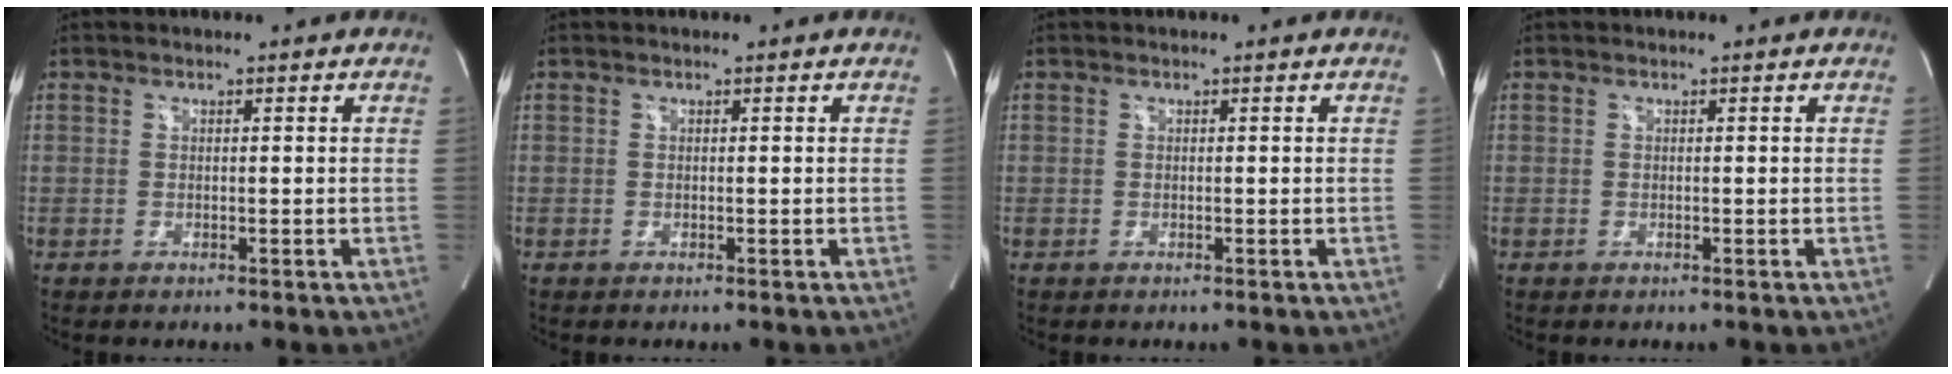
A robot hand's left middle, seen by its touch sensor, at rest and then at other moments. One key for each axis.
{"total": 0.0}
{"total": 0.0}
{"total": 0.0}